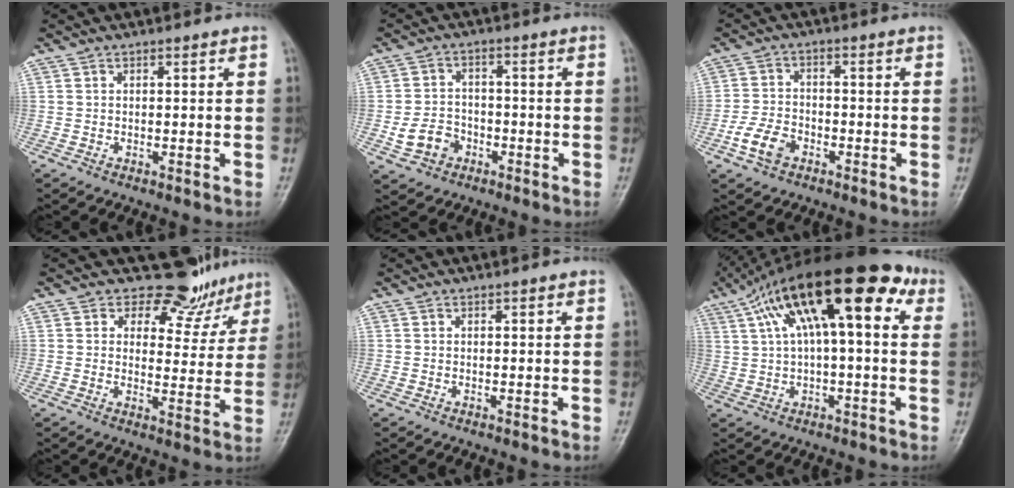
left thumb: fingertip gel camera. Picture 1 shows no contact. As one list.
[{"total": 6.4, "force": [-2.3, 5.3, 2.7], "torque": [-0.034, 0.022, -0.039]}, {"total": 6.1, "force": [-3.0, 4.1, 3.4], "torque": [-0.063, 0.016, -0.059]}, {"total": 9.7, "force": [7.8, 5.5, 1.3], "torque": [0.026, -0.055, 0.089]}, {"total": 0.0}, {"total": 20.1, "force": [6.7, 7.2, 17.5], "torque": [-0.274, 0.041, 0.100]}]